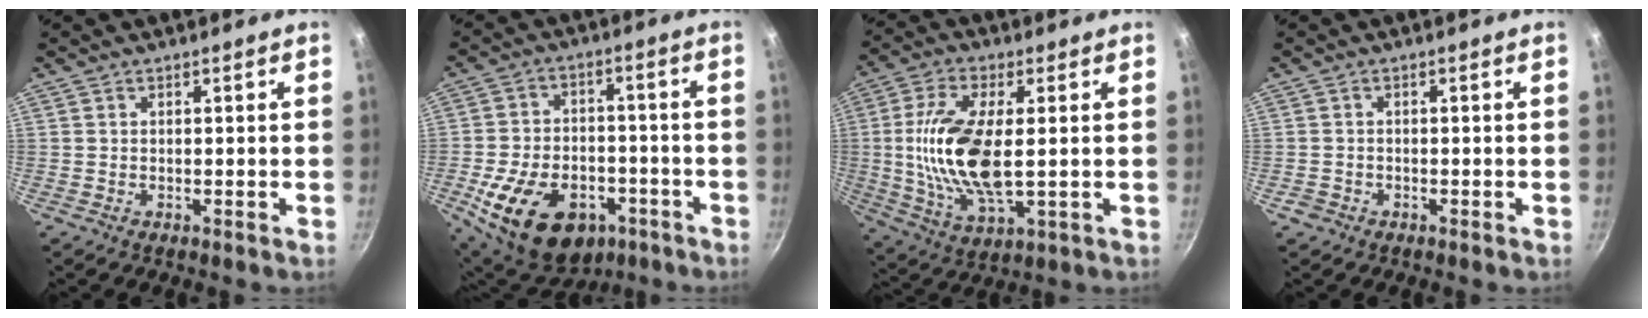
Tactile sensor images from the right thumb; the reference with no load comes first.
{"total": 19.9, "force": [-8.1, 13.2, 12.5], "torque": [-0.195, 0.035, -0.115]}
{"total": 16.0, "force": [0.7, 7.0, 14.4], "torque": [-0.285, -0.006, 0.013]}
{"total": 1.7, "force": [-0.9, 1.3, 0.4], "torque": [-0.008, 0.008, -0.013]}